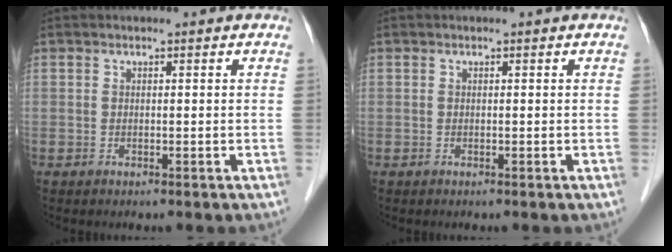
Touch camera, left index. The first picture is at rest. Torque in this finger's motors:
{"motor_torque": [0.00, 0.00, 0.00, 0.00]}